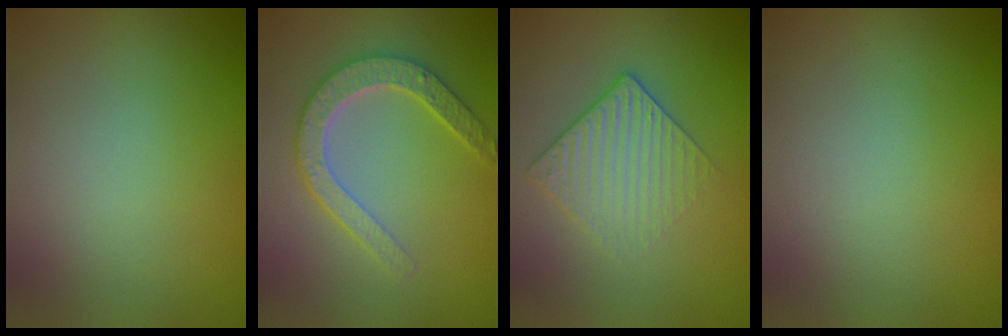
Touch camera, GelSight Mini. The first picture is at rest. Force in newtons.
{"total": 4.7, "press": 3.7, "slide": 2.9}
{"total": 3.0, "press": 2.7, "slide": 1.3}
{"total": 0.0}